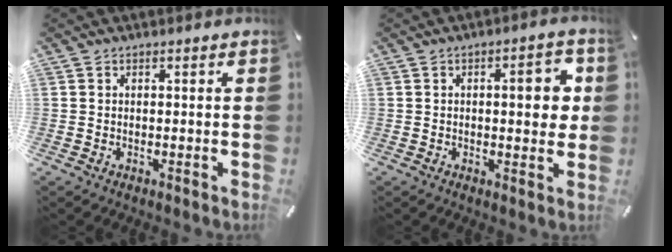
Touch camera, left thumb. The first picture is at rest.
{"total": 7.8, "force": [1.2, 3.1, 7.1], "torque": [-0.083, -0.006, 0.010]}